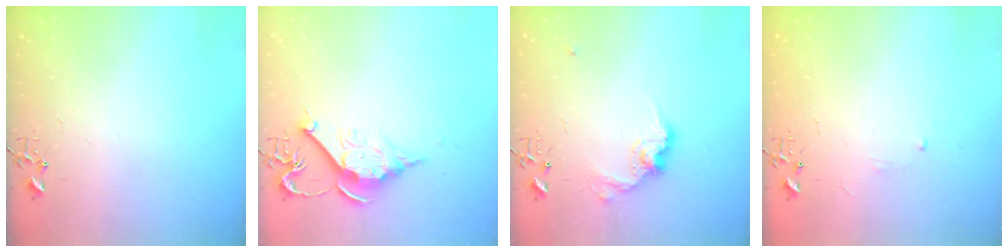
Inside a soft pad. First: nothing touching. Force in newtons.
{"total": 11.7, "press": 11.7, "slide": 0.9}
{"total": 11.8, "press": 11.8, "slide": 0.6}
{"total": 2.9, "press": 2.8, "slide": 0.5}